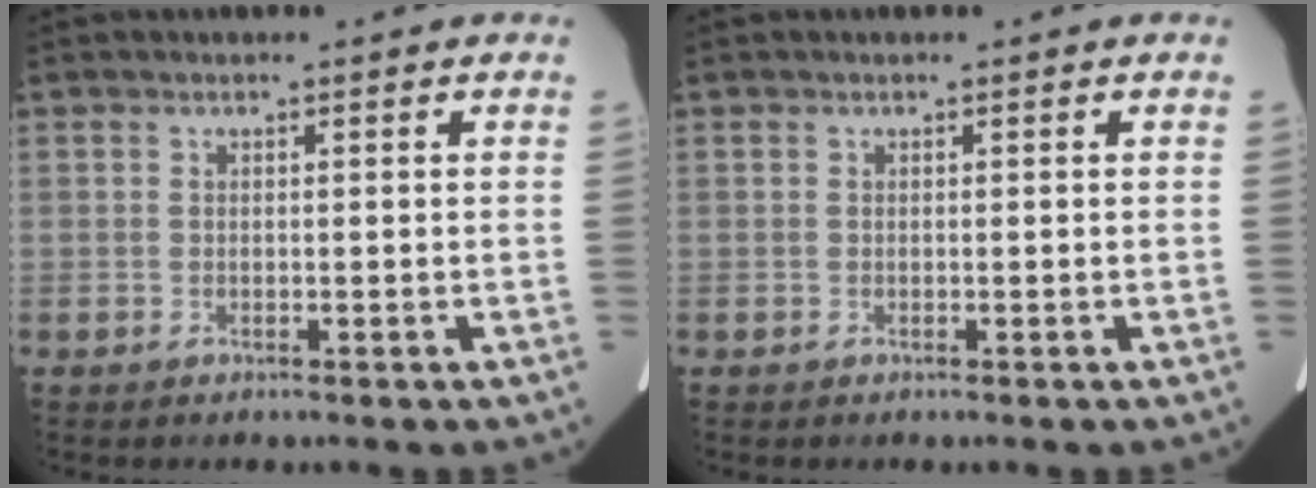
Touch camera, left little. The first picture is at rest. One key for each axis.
{"total": 0.0}